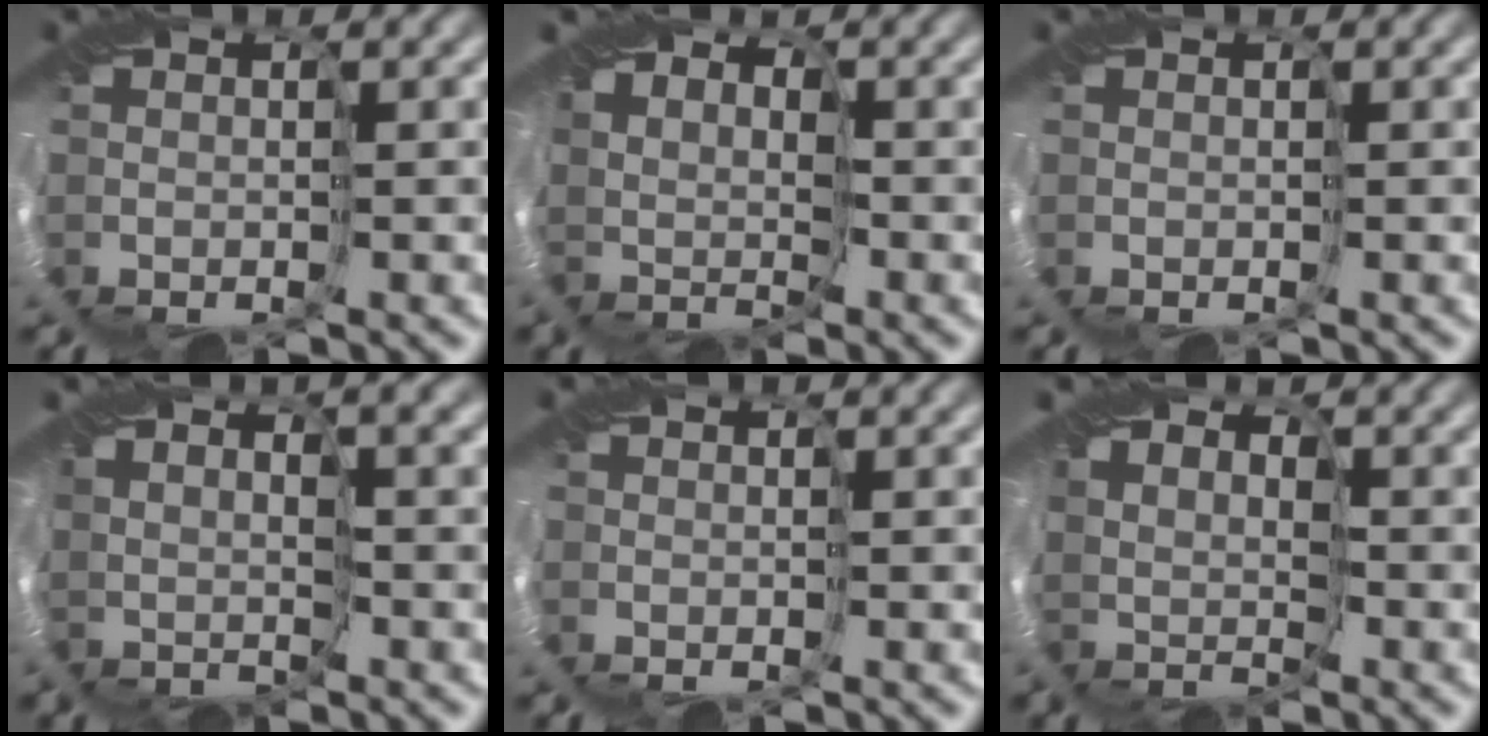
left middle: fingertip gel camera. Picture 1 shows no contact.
{"total": 2.8, "force": [2.4, 1.4, 0.0], "torque": [-0.005, -0.003, 0.041]}
{"total": 0.0}
{"total": 3.0, "force": [2.6, 0.7, 1.3], "torque": [-0.026, 0.012, 0.050]}
{"total": 0.9, "force": [-0.5, 0.7, 0.2], "torque": [-0.007, -0.002, -0.009]}
{"total": 2.5, "force": [2.2, 1.3, -0.1], "torque": [-0.001, -0.003, 0.040]}